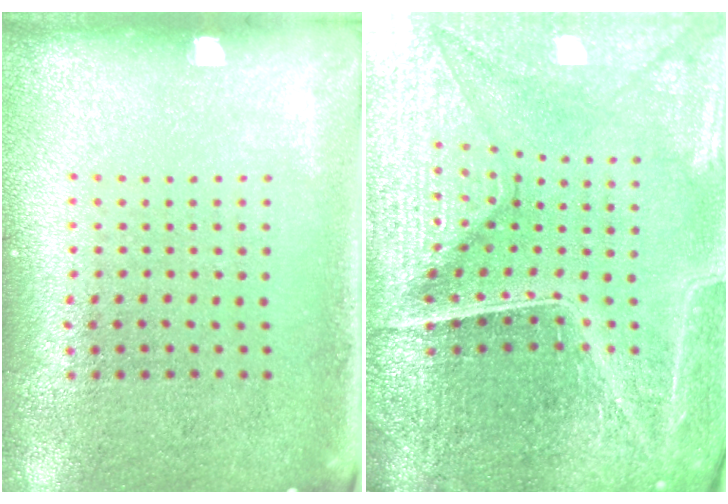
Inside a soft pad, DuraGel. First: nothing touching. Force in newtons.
{"total": 5.4, "press": 5.1, "slide": 1.8}